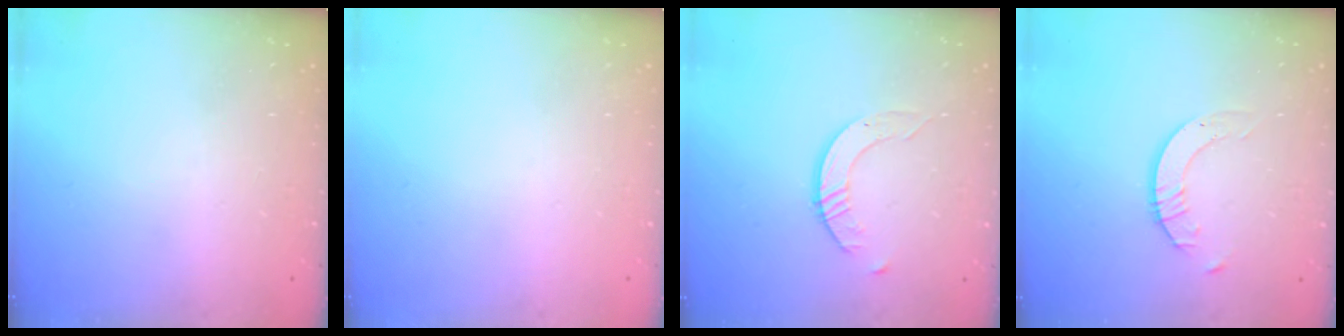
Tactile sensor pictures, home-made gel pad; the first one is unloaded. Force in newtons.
{"total": 0.0}
{"total": 2.4, "press": 2.4, "slide": 0.3}
{"total": 2.7, "press": 2.7, "slide": 0.2}